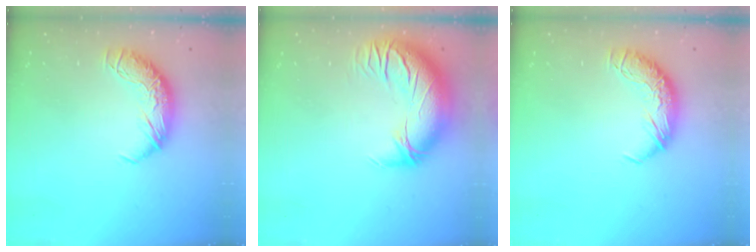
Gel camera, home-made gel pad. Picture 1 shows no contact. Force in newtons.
{"total": 5.8, "press": 4.7, "slide": 3.5}
{"total": 0.0}